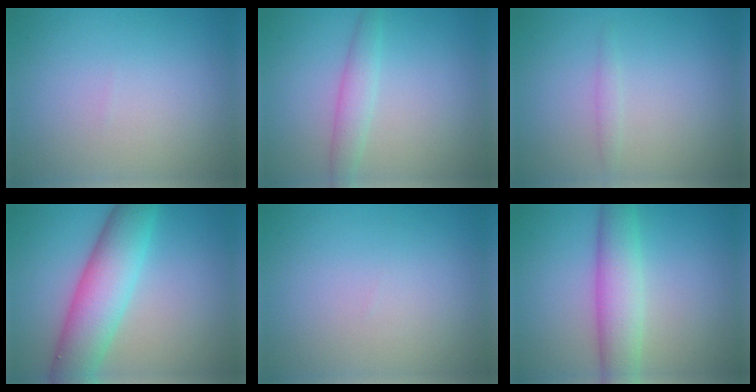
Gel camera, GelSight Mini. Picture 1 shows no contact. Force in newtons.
{"total": 2.2, "press": 2.2, "slide": 0.1}
{"total": 0.8, "press": 0.8, "slide": 0.1}
{"total": 7.8, "press": 7.7, "slide": 0.5}
{"total": 0.0}
{"total": 5.3, "press": 5.3, "slide": 0.2}